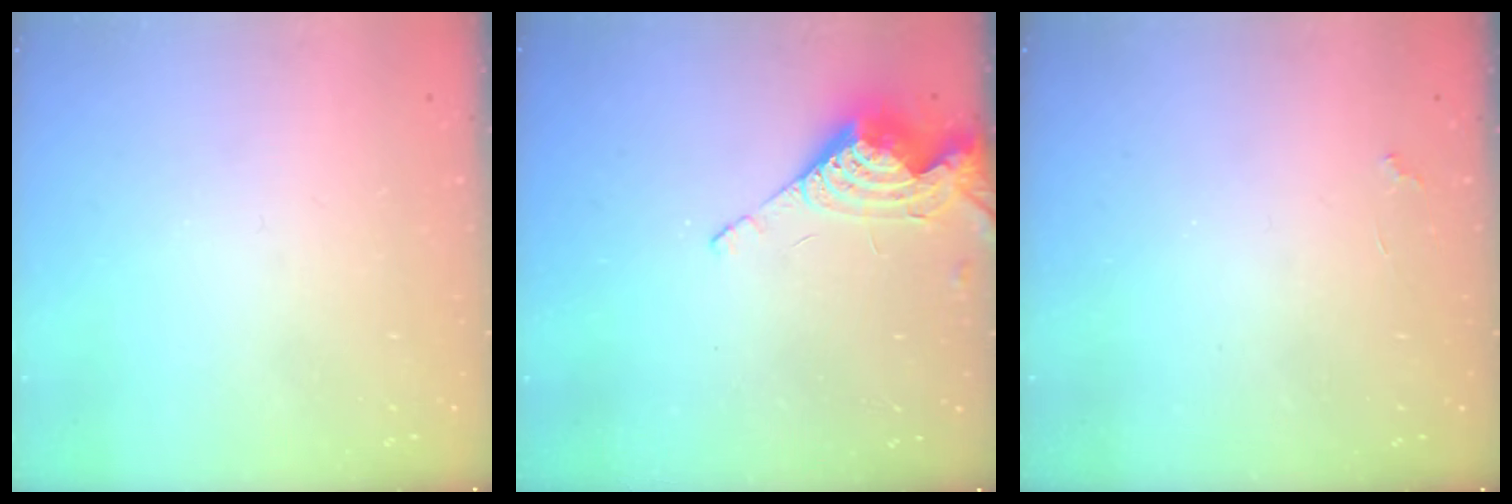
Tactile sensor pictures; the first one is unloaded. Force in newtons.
{"total": 8.7, "press": 8.6, "slide": 0.2}
{"total": 2.0, "press": 1.9, "slide": 0.4}